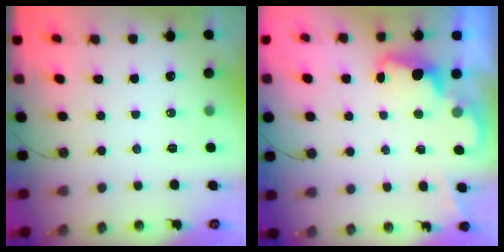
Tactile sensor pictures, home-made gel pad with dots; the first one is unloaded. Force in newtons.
{"total": 2.4, "press": 2.3, "slide": 0.5}